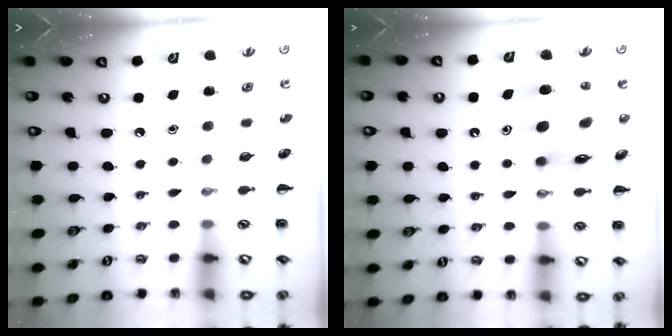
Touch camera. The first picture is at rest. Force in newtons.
{"total": 11.4, "press": 10.9, "slide": 3.3}